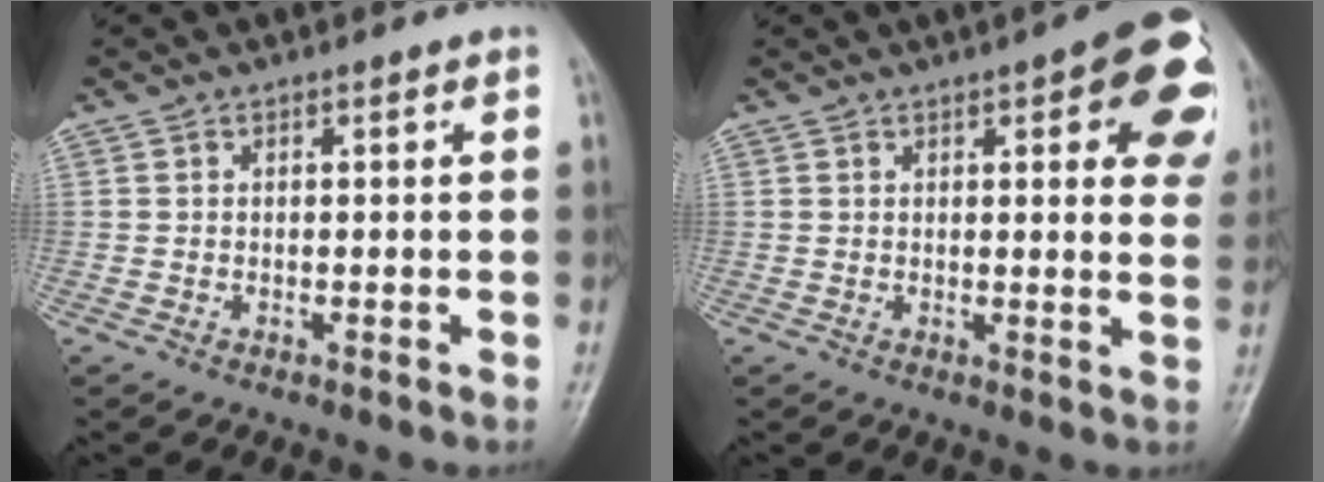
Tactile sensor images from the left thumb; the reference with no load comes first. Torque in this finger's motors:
{"motor_torque": [0.27, 0.41, 0.23, 0.16, 0.10]}